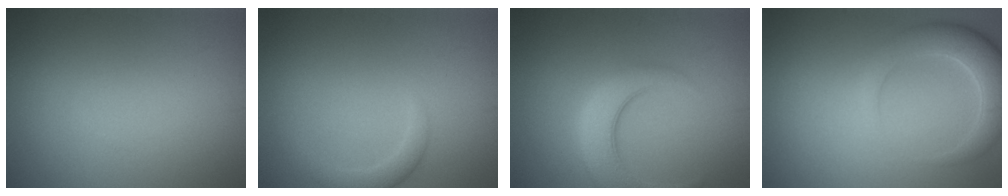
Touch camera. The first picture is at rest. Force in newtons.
{"total": 1.7, "press": 1.7, "slide": 0.2}
{"total": 5.0, "press": 5.0, "slide": 0.4}
{"total": 4.2, "press": 4.2, "slide": 0.2}